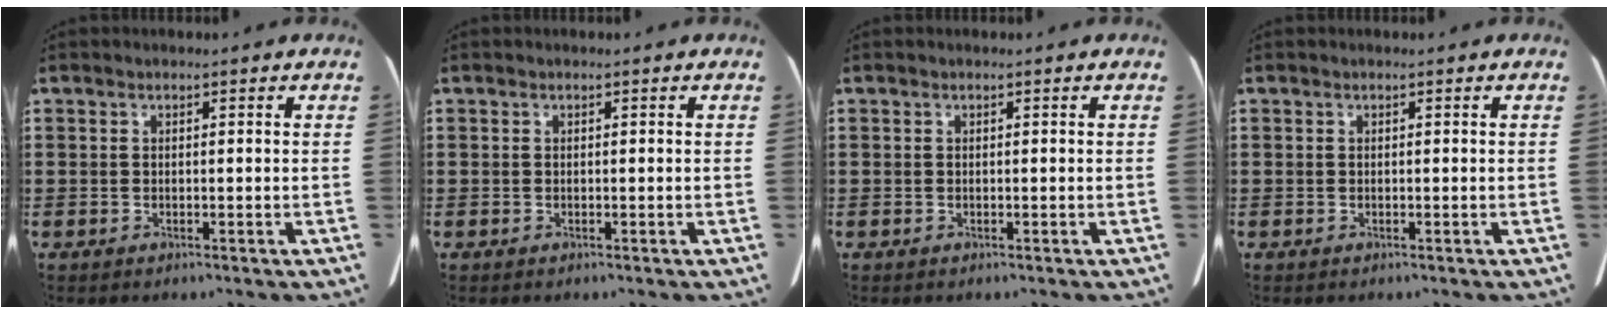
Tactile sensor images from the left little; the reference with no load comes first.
{"total": 0.0}
{"total": 0.0}
{"total": 0.0}